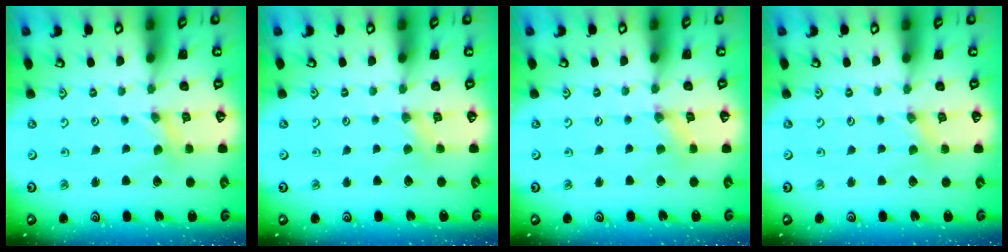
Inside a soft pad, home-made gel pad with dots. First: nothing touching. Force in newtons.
{"total": 2.0, "press": 2.0, "slide": 0.5}
{"total": 1.6, "press": 1.5, "slide": 0.2}
{"total": 0.9, "press": 0.8, "slide": 0.2}